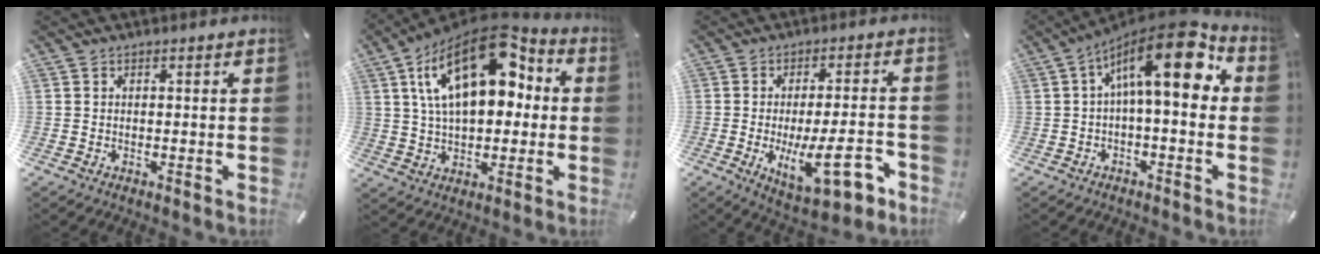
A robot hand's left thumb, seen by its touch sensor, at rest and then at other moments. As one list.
[{"total": 20.6, "force": [6.8, 11.8, 15.5], "torque": [-0.276, -0.025, 0.114]}, {"total": 16.3, "force": [-4.7, 5.5, 14.6], "torque": [-0.216, -0.005, -0.065]}, {"total": 16.3, "force": [4.9, 6.0, 14.4], "torque": [-0.224, -0.026, 0.074]}]